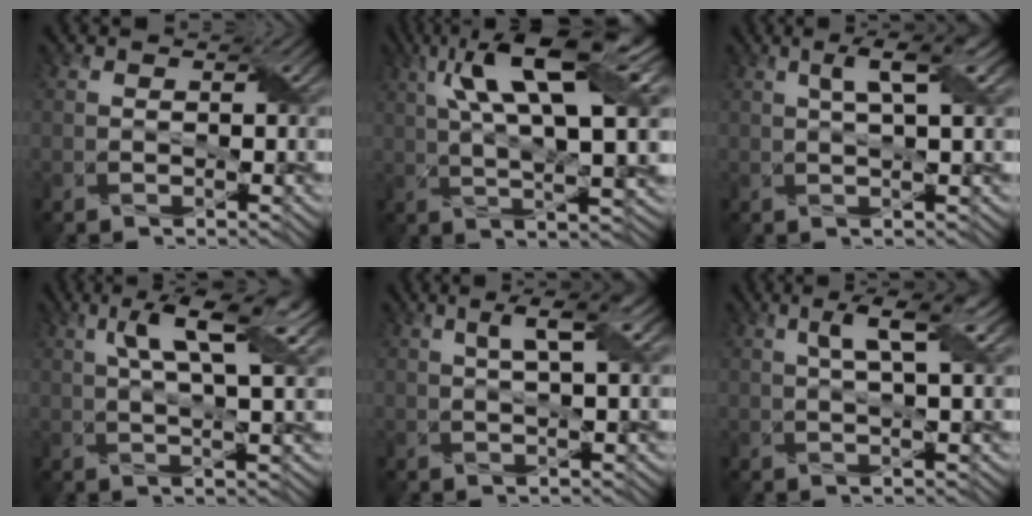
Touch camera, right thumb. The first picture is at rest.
{"total": 15.1, "force": [5.2, 4.8, 13.3], "torque": [-0.248, 0.012, 0.092]}
{"total": 4.3, "force": [1.6, 0.6, 3.9], "torque": [-0.074, 0.007, 0.028]}
{"total": 8.6, "force": [3.7, 2.1, 7.6], "torque": [-0.127, 0.009, 0.061]}
{"total": 4.0, "force": [1.4, 0.5, 3.7], "torque": [-0.069, 0.008, 0.026]}
{"total": 5.0, "force": [1.9, 0.8, 4.5], "torque": [-0.082, 0.008, 0.033]}